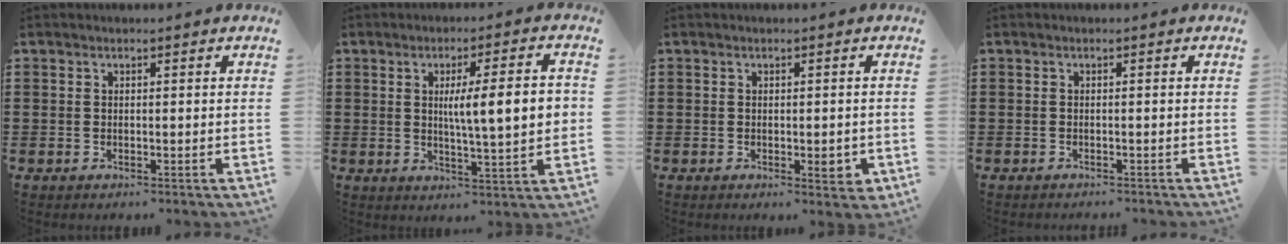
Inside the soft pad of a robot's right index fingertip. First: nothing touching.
{"total": 9.0, "force": [1.1, 1.3, 8.8], "torque": [-0.146, -0.003, 0.008]}
{"total": 2.5, "force": [-0.6, 0.8, 2.3], "torque": [-0.037, 0.000, -0.009]}
{"total": 0.5, "force": [-0.5, -0.1, 0.1], "torque": [-0.004, -0.003, -0.010]}